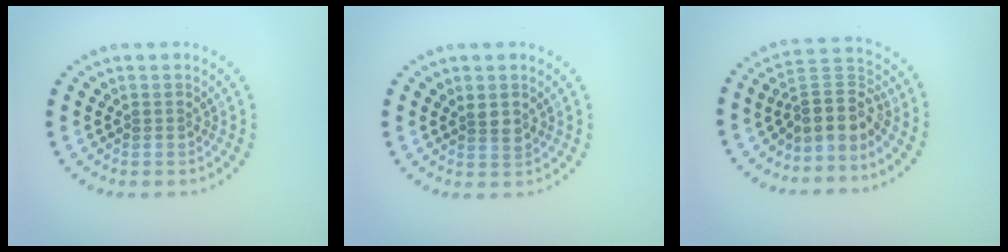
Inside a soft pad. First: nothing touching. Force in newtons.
{"total": 1.4, "press": 1.2, "slide": 0.7}
{"total": 4.0, "press": 3.2, "slide": 2.4}